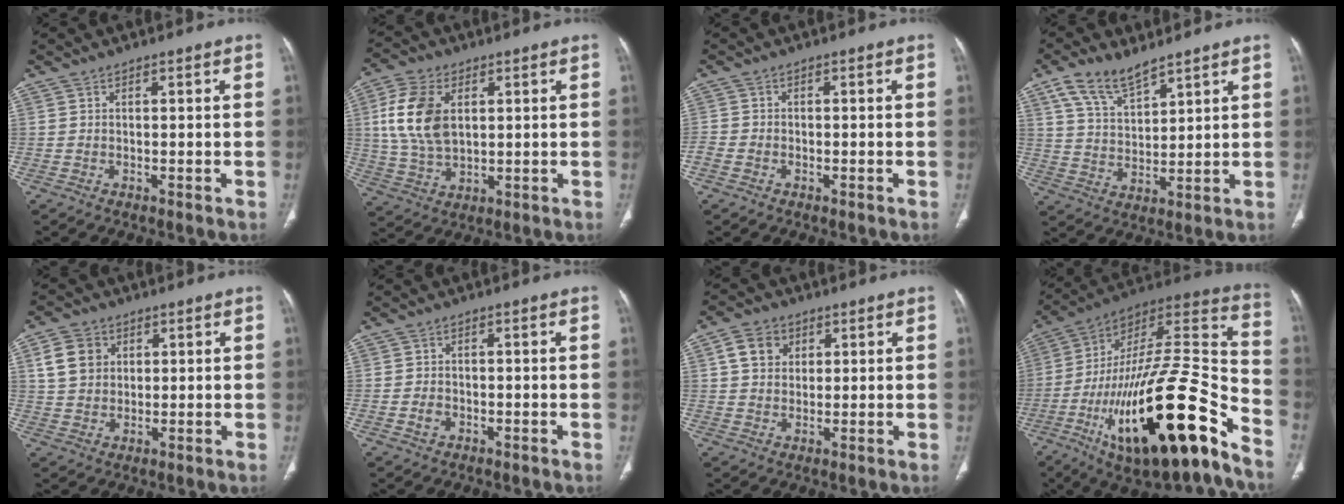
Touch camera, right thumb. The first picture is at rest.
{"total": 12.2, "force": [2.7, 7.6, 9.1], "torque": [-0.179, 0.000, 0.054]}
{"total": 2.3, "force": [-1.2, 1.5, 1.2], "torque": [-0.031, 0.005, -0.025]}
{"total": 9.0, "force": [6.3, 3.8, 5.3], "torque": [-0.087, -0.028, 0.128]}
{"total": 7.1, "force": [2.2, 5.8, 3.5], "torque": [-0.043, 0.000, 0.042]}
{"total": 2.1, "force": [-0.9, 1.6, 1.0], "torque": [-0.015, 0.007, -0.013]}
{"total": 6.1, "force": [2.1, 4.9, 2.9], "torque": [-0.028, 0.001, 0.034]}
{"total": 33.2, "force": [-16.3, 9.5, 27.3], "torque": [-0.446, 0.069, -0.265]}